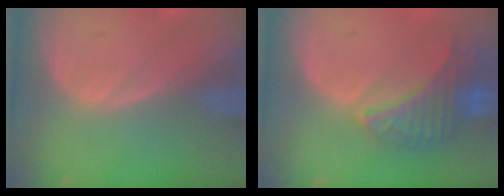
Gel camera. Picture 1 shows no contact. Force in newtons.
{"total": 7.1, "press": 7.1, "slide": 0.2}